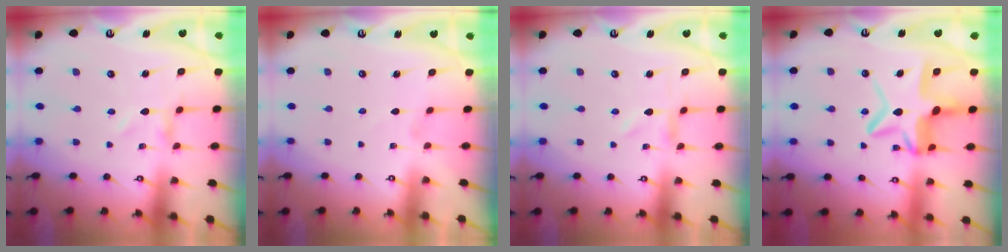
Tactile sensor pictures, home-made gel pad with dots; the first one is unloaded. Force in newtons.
{"total": 1.2, "press": 1.2, "slide": 0.1}
{"total": 0.0}
{"total": 12.4, "press": 12.4, "slide": 1.1}